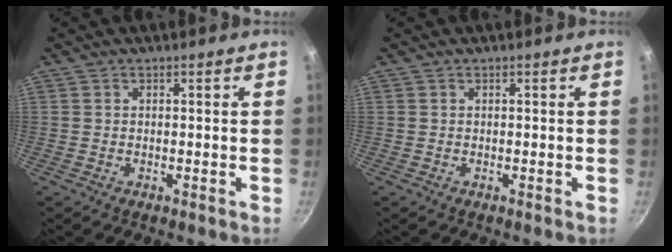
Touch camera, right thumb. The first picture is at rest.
{"total": 0.0}